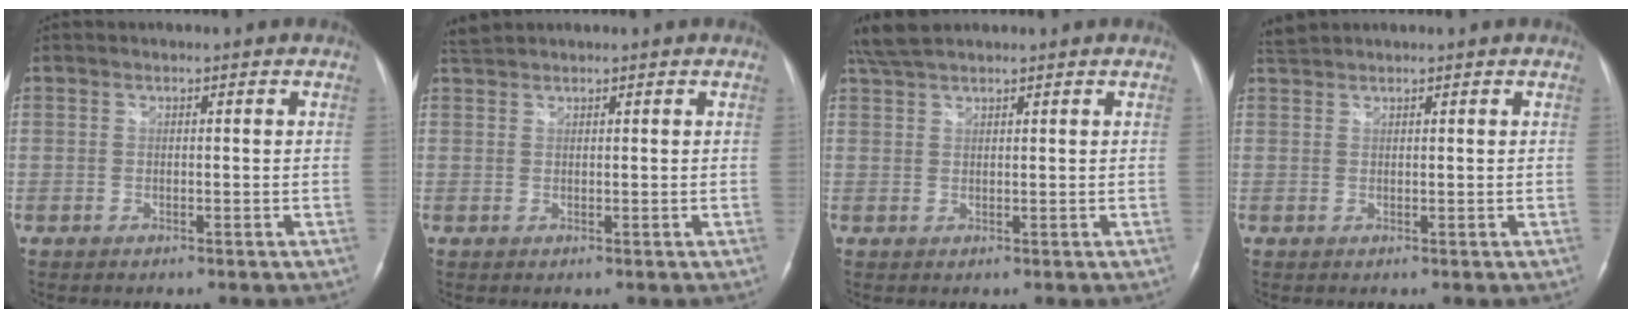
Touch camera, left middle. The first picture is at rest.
{"total": 1.9, "force": [1.9, -0.2, 0.2], "torque": [-0.013, 0.017, 0.041]}
{"total": 4.4, "force": [3.9, 0.6, 1.9], "torque": [-0.048, 0.023, 0.080]}
{"total": 1.9, "force": [1.9, -0.2, 0.1], "torque": [-0.013, 0.016, 0.043]}